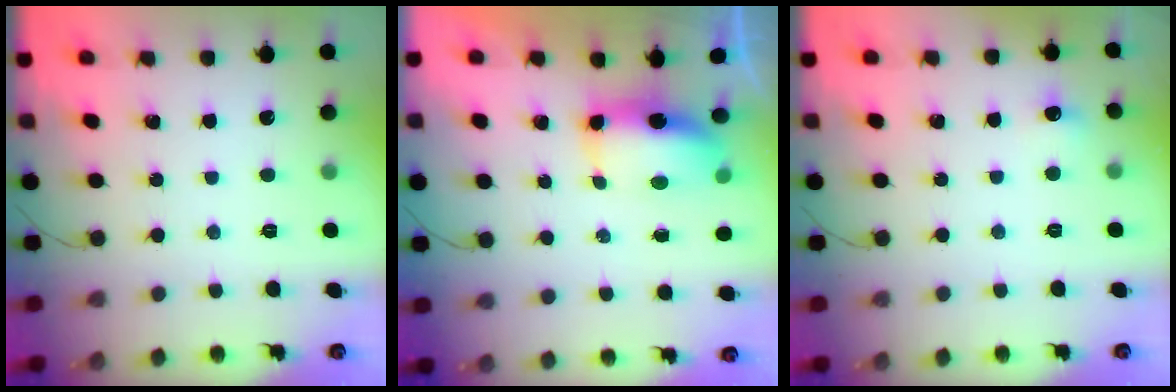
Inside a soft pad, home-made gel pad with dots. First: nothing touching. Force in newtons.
{"total": 9.1, "press": 8.2, "slide": 4.0}
{"total": 5.1, "press": 4.9, "slide": 1.4}